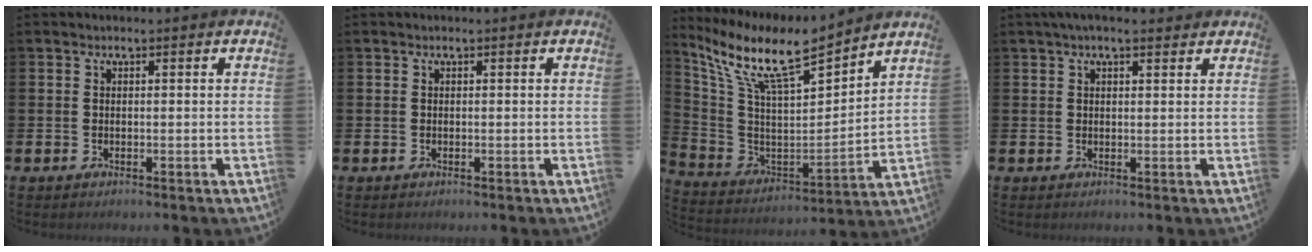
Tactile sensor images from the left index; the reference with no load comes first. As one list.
[{"total": 0.0}, {"total": 11.4, "force": [9.2, 2.2, 6.4], "torque": [-0.164, -0.059, 0.155]}, {"total": 2.5, "force": [2.0, 0.7, 1.4], "torque": [-0.030, 0.004, 0.035]}]